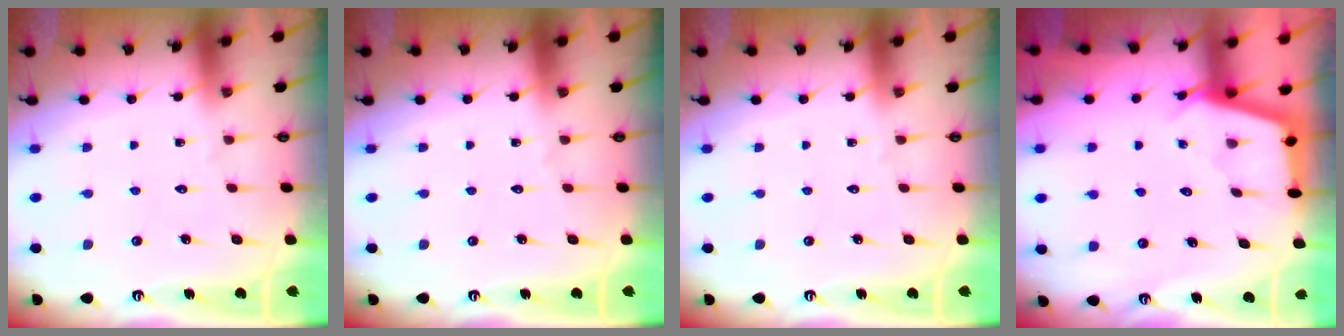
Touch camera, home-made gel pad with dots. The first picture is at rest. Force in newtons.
{"total": 0.0}
{"total": 0.0}
{"total": 2.9, "press": 2.9, "slide": 0.3}